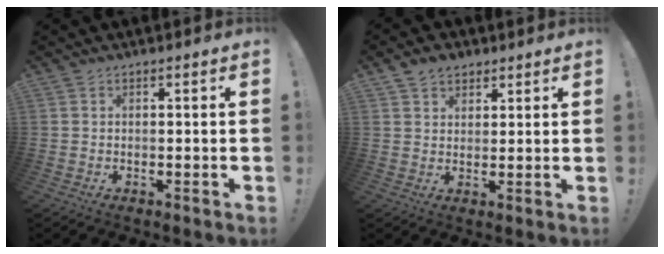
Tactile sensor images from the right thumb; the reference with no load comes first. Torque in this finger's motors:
{"motor_torque": [-0.02, 0.02, 0.00, 0.00, 0.00]}